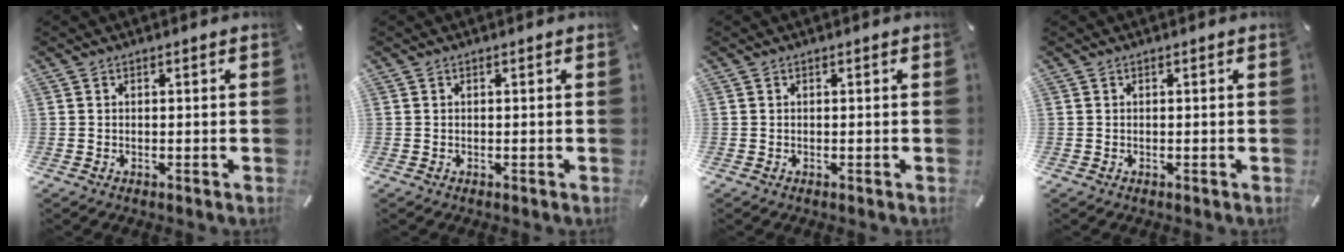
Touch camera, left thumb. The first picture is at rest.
{"total": 0.0}
{"total": 0.0}
{"total": 0.0}